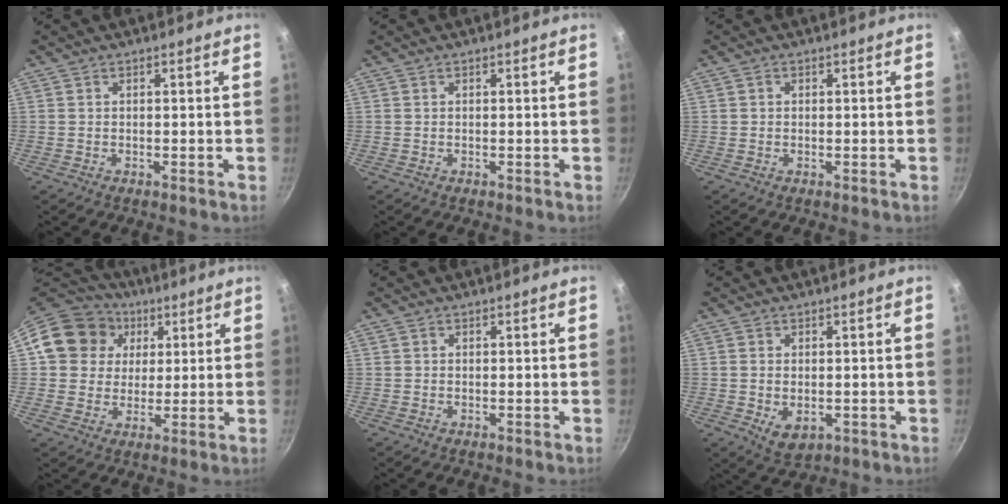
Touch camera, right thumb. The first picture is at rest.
{"total": 0.0}
{"total": 0.7, "force": [0.1, 0.7, 0.3], "torque": [-0.002, 0.002, 0.001]}
{"total": 14.6, "force": [4.3, 12.9, 5.4], "torque": [-0.074, 0.017, 0.065]}
{"total": 0.0}
{"total": 5.0, "force": [-0.7, 3.4, 3.7], "torque": [-0.056, -0.014, -0.004]}